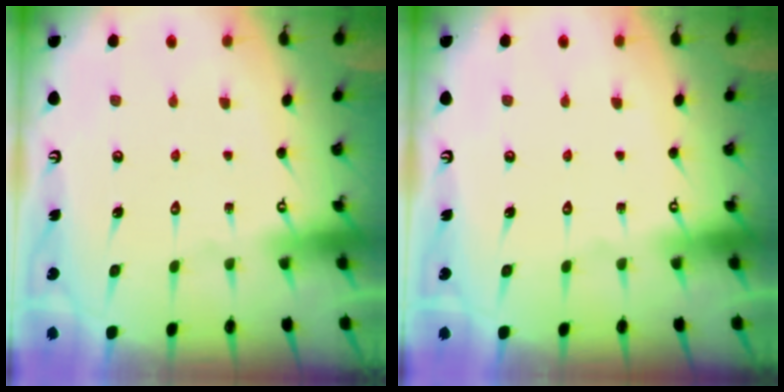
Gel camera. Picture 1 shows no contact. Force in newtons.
{"total": 0.0}